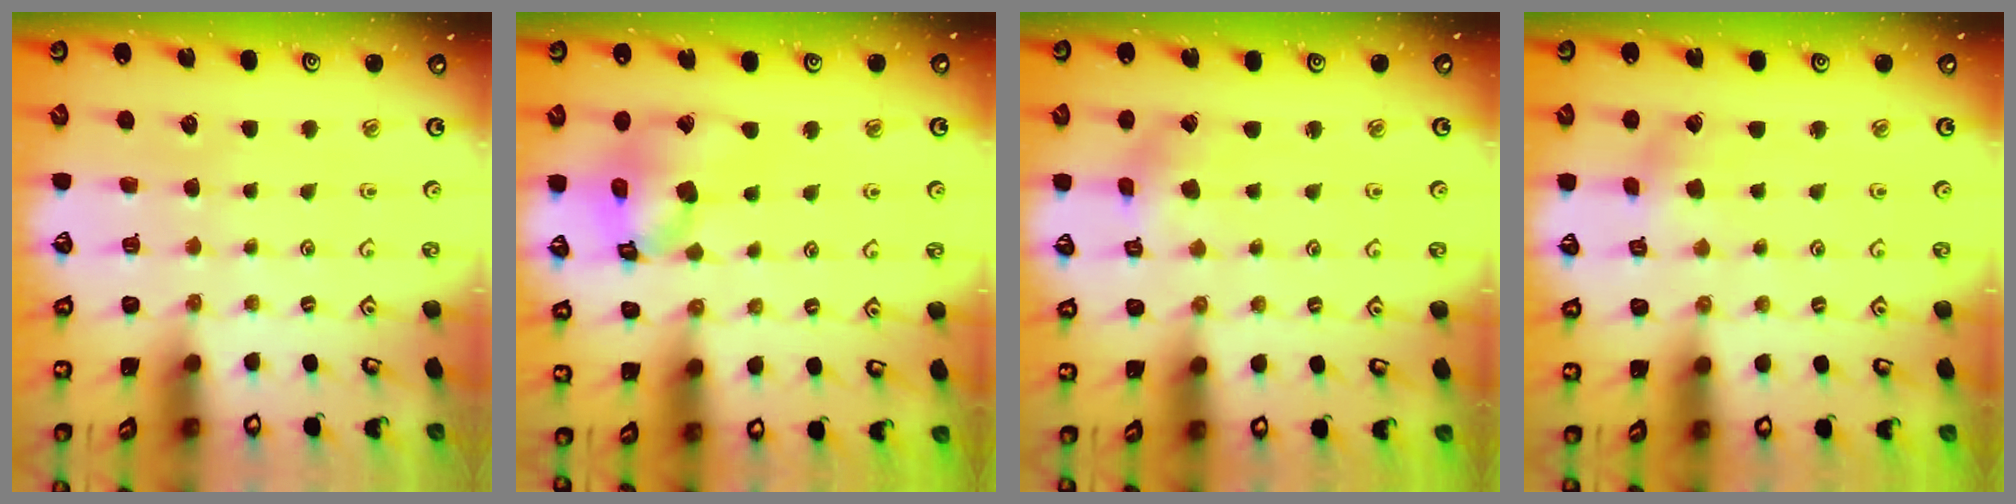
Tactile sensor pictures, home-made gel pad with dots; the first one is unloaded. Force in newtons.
{"total": 14.2, "press": 14.0, "slide": 2.1}
{"total": 1.4, "press": 1.4, "slide": 0.2}
{"total": 2.6, "press": 2.6, "slide": 0.4}